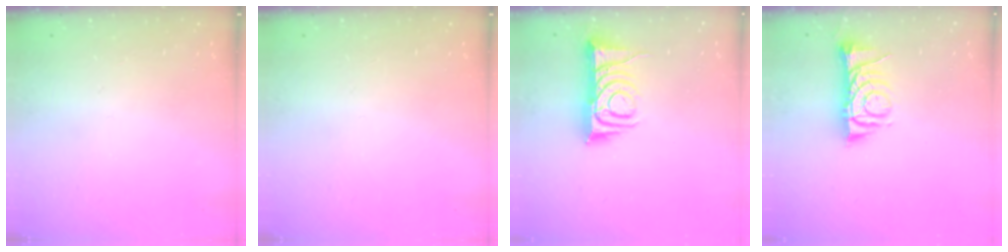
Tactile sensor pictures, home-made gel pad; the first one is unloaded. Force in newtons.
{"total": 0.0}
{"total": 8.1, "press": 8.0, "slide": 1.2}
{"total": 9.2, "press": 9.2, "slide": 1.1}